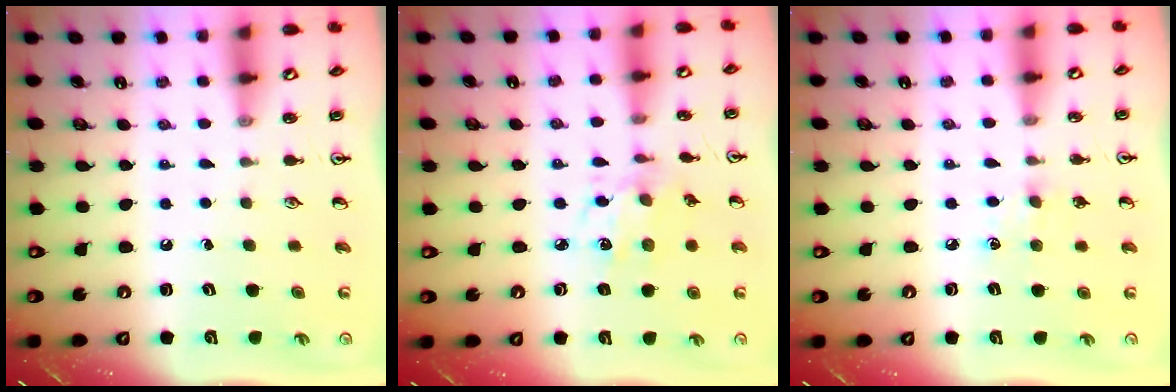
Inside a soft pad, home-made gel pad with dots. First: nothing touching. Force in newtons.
{"total": 5.3, "press": 5.3, "slide": 0.5}
{"total": 6.0, "press": 6.0, "slide": 0.7}